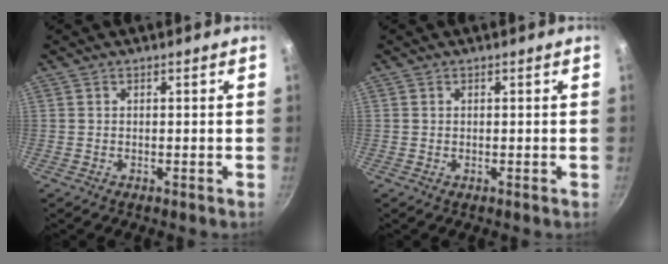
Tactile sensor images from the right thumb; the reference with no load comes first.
{"total": 0.0}